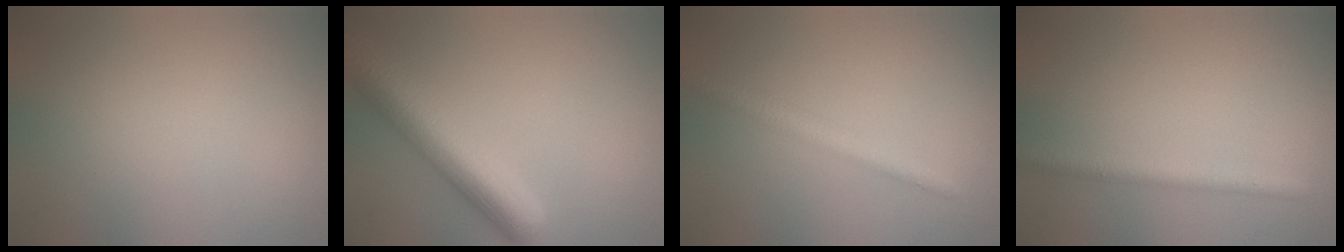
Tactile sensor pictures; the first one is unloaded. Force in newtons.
{"total": 7.2, "press": 7.2, "slide": 0.4}
{"total": 2.4, "press": 2.4, "slide": 0.1}
{"total": 2.4, "press": 2.4, "slide": 0.2}